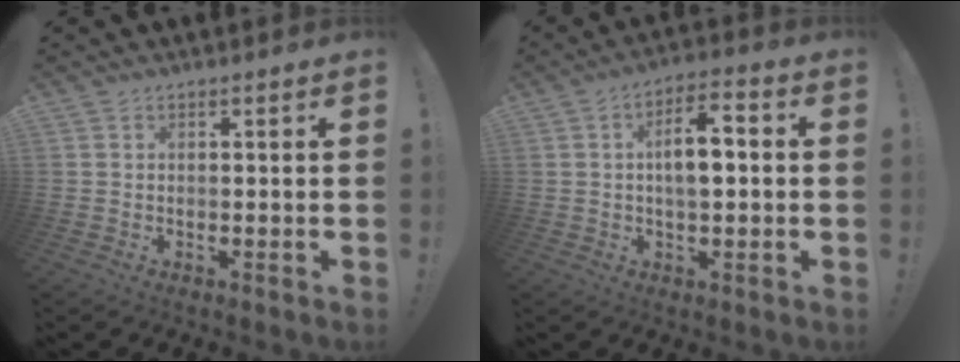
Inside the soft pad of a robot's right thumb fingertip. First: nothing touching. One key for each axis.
{"total": 8.2, "fx": 0.1, "fy": 3.8, "fz": 7.2, "tx": -0.101, "ty": 0.007, "tz": -0.003}